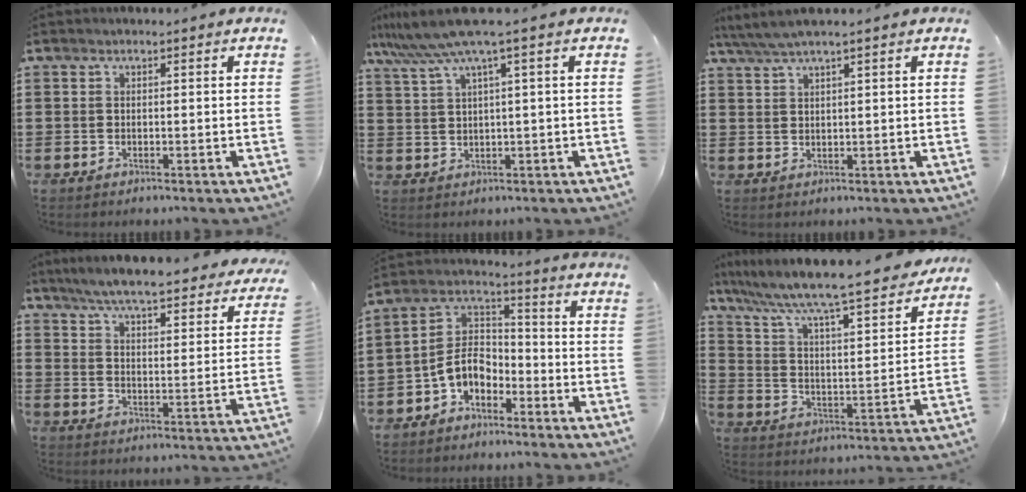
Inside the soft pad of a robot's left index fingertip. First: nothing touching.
{"total": 6.1, "force": [3.0, -0.5, 5.3], "torque": [-0.126, -0.021, 0.047]}
{"total": 2.4, "force": [1.7, -0.1, 1.8], "torque": [-0.037, 0.002, 0.029]}
{"total": 6.1, "force": [5.7, -0.3, 2.1], "torque": [-0.067, -0.042, 0.096]}
{"total": 5.9, "force": [-3.4, 3.7, 3.1], "torque": [-0.091, -0.005, -0.077]}
{"total": 7.6, "force": [6.6, 0.1, 3.8], "torque": [-0.106, -0.056, 0.101]}